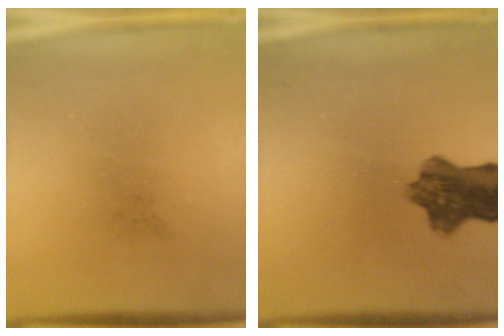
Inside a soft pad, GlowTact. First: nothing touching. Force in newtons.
{"total": 8.1}